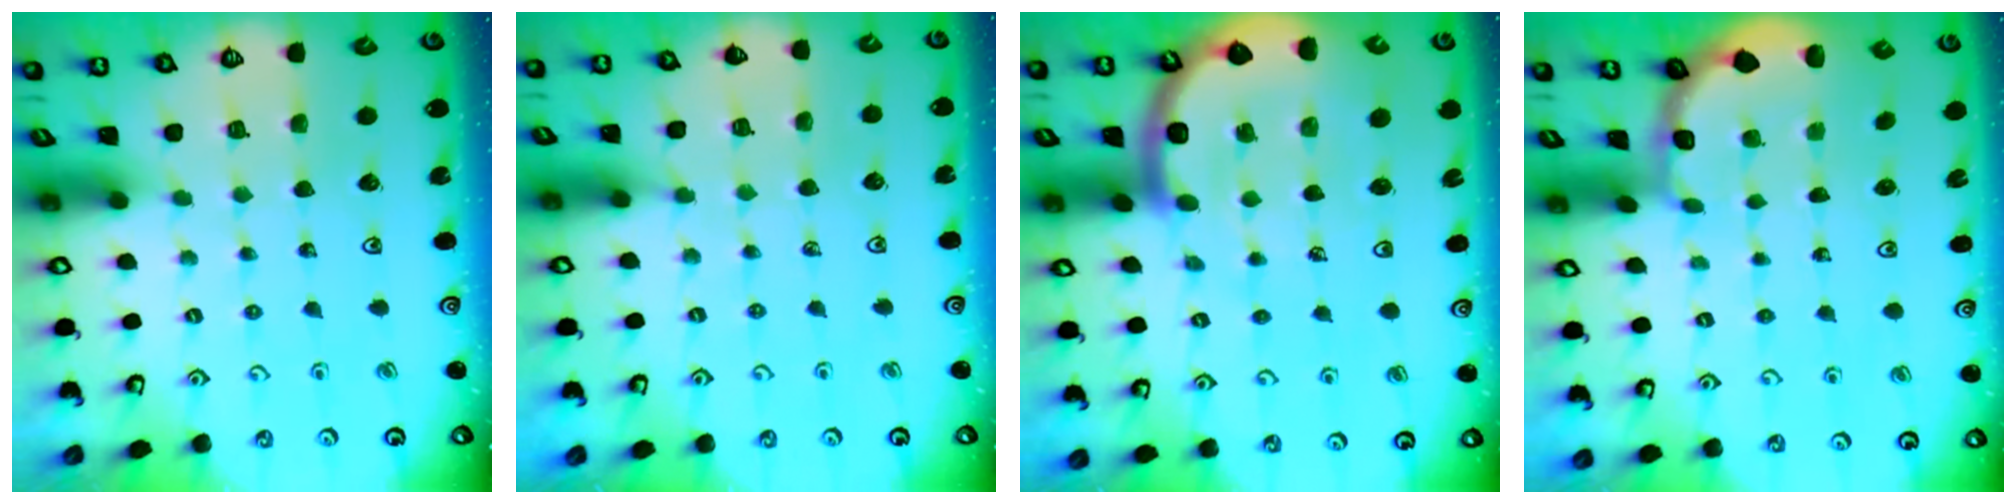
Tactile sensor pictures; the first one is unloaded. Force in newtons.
{"total": 5.5, "press": 5.4, "slide": 0.7}
{"total": 11.5, "press": 10.9, "slide": 3.4}
{"total": 1.8, "press": 1.7, "slide": 0.7}